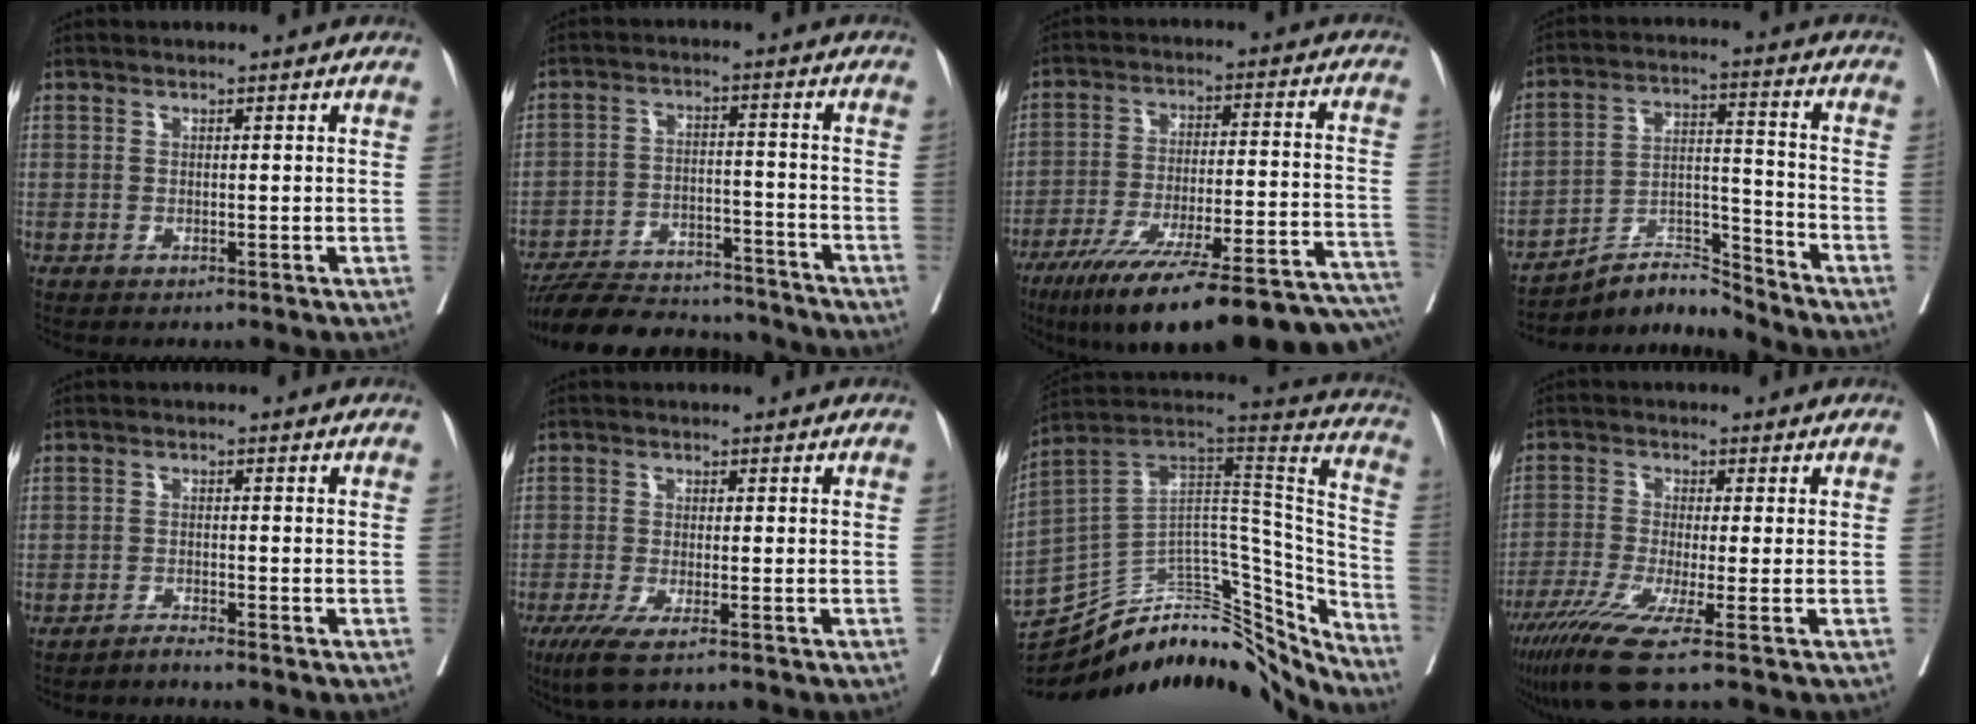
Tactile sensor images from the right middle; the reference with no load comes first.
{"total": 16.8, "force": [-15.6, 3.9, 4.8], "torque": [-0.090, 0.002, -0.233]}
{"total": 29.3, "force": [-23.1, 3.5, 17.7], "torque": [-0.187, -0.012, -0.326]}
{"total": 8.8, "force": [-8.7, -0.3, 0.7], "torque": [-0.015, 0.032, -0.162]}
{"total": 1.5, "force": [-1.5, -0.5, 0.1], "torque": [0.000, -0.003, -0.028]}
{"total": 5.1, "force": [-3.5, -0.1, 3.8], "torque": [-0.065, -0.017, -0.064]}
{"total": 30.7, "force": [-25.7, 10.9, 12.9], "torque": [-0.177, 0.043, -0.368]}
{"total": 10.4, "force": [-6.8, -0.7, 7.9], "torque": [-0.135, -0.033, -0.119]}